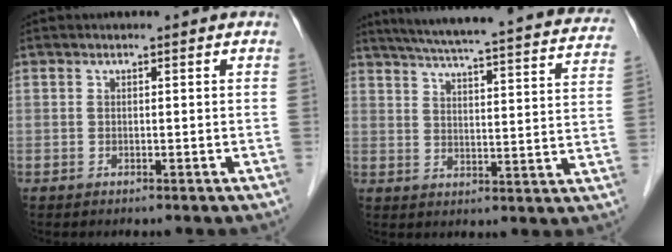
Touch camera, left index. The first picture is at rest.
{"total": 28.3, "force": [25.0, 2.7, 13.0], "torque": [-0.199, -0.030, 0.301]}